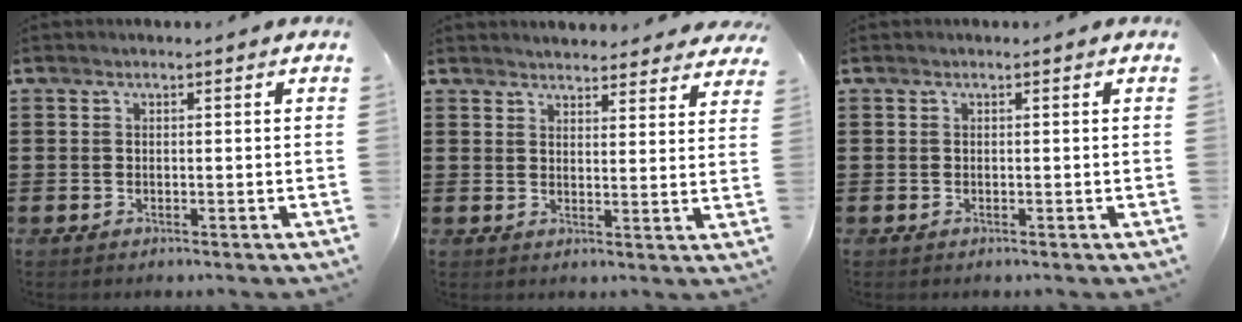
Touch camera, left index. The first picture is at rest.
{"total": 3.5, "force": [3.5, 0.2, 0.2], "torque": [-0.007, -0.017, 0.063]}
{"total": 0.0}